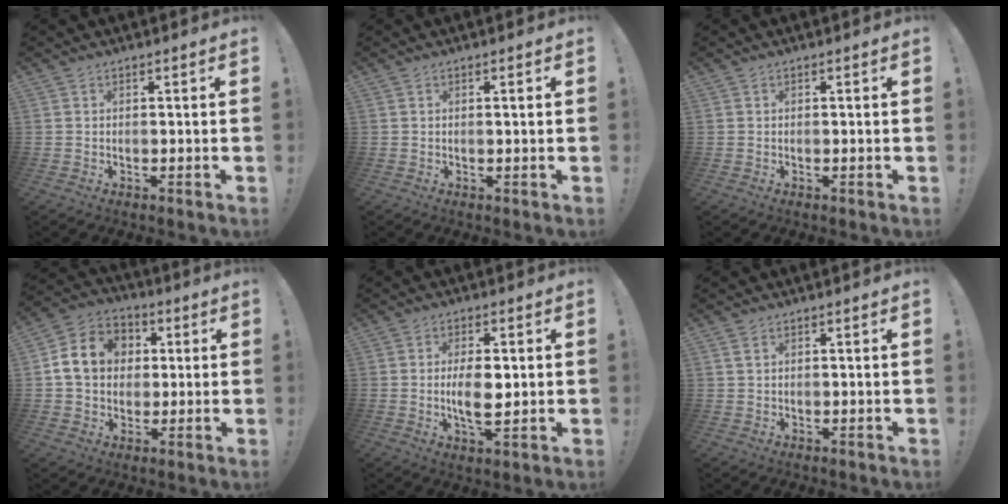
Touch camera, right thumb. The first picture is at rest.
{"total": 1.1, "force": [0.3, -0.1, 1.0], "torque": [-0.015, -0.003, 0.002]}
{"total": 0.0}
{"total": 13.2, "force": [2.4, 11.0, 6.8], "torque": [-0.101, 0.002, 0.052]}
{"total": 8.1, "force": [0.2, 3.2, 7.4], "torque": [-0.128, -0.009, -0.004]}
{"total": 1.7, "force": [0.8, 0.7, 1.3], "torque": [-0.027, 0.002, 0.016]}